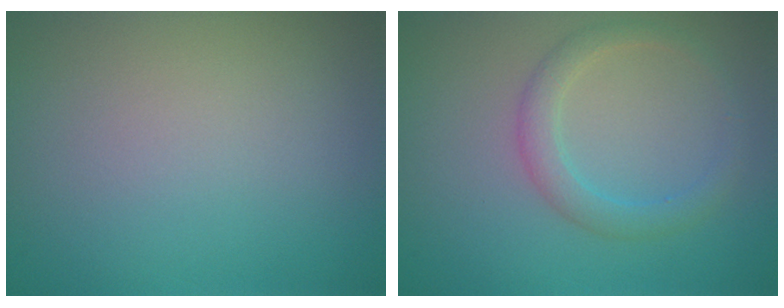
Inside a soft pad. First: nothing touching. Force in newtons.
{"total": 2.4, "press": 2.4, "slide": 0.1}